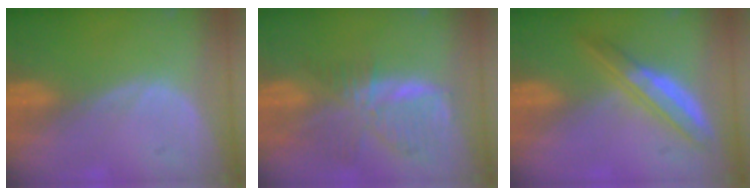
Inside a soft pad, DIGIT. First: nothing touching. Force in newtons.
{"total": 8.5, "press": 7.4, "slide": 4.2}
{"total": 5.4, "press": 5.3, "slide": 1.3}